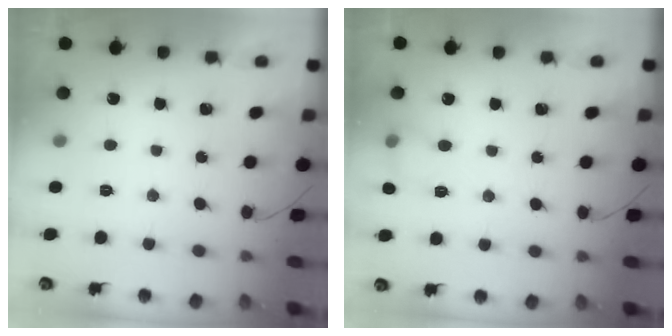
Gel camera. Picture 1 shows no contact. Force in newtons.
{"total": 6.1, "press": 5.9, "slide": 1.6}